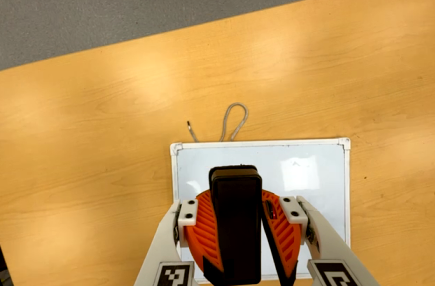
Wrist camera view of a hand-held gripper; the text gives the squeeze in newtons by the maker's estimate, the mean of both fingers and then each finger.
{"total": 11.0, "left": 10.7, "right": 11.3}